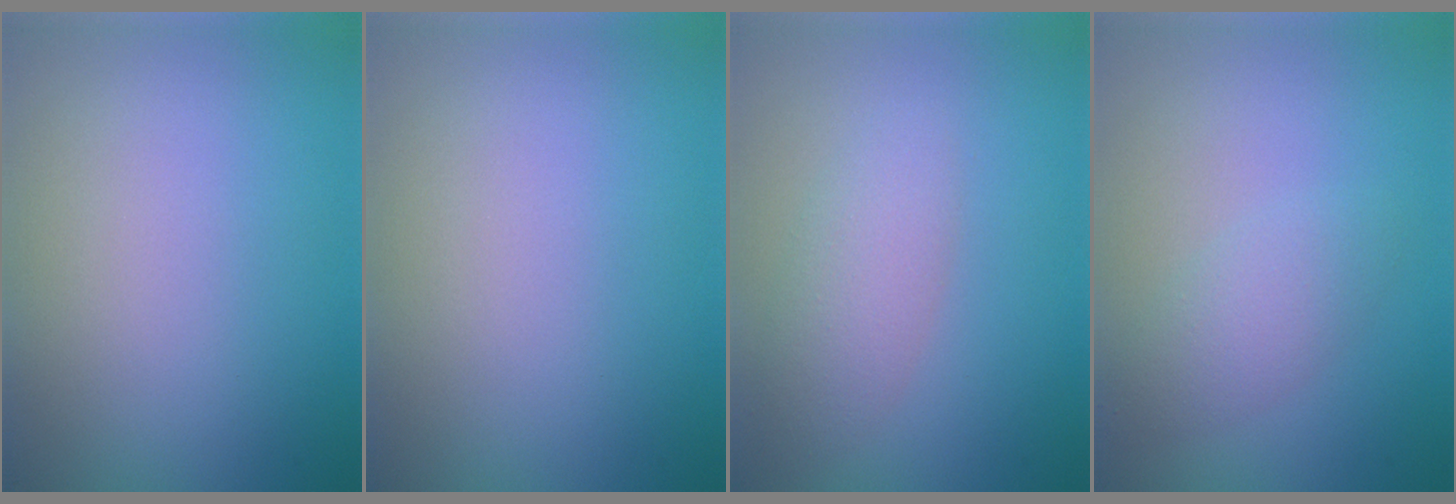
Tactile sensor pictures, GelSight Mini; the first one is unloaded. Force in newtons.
{"total": 0.0}
{"total": 2.8, "press": 2.8, "slide": 0.0}
{"total": 2.5, "press": 2.5, "slide": 0.1}